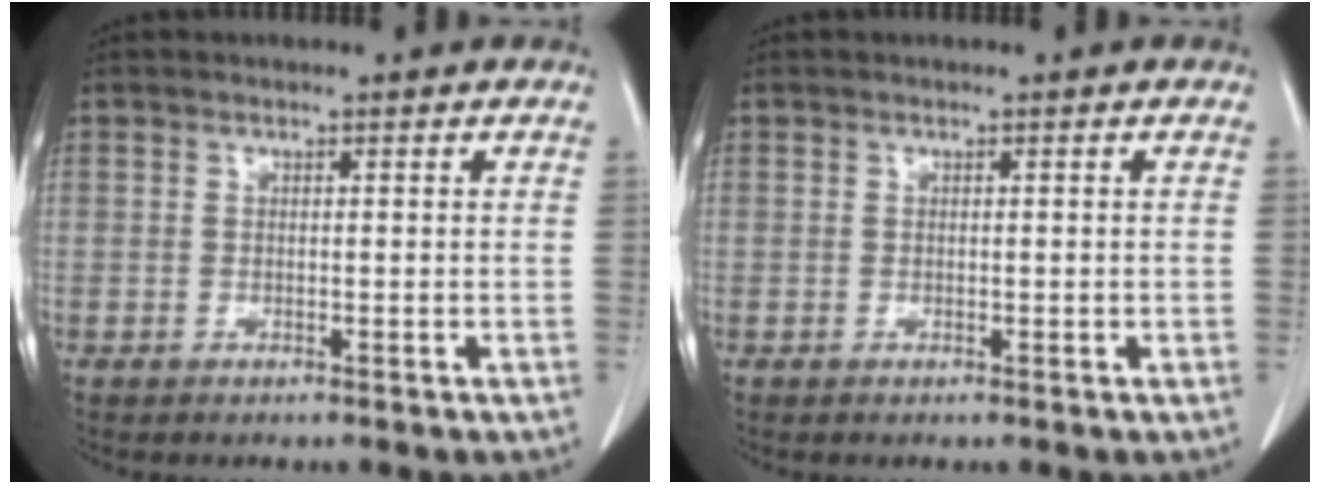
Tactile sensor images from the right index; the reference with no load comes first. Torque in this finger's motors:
{"motor_torque": [-0.17, 0.38, -0.05, 0.01]}